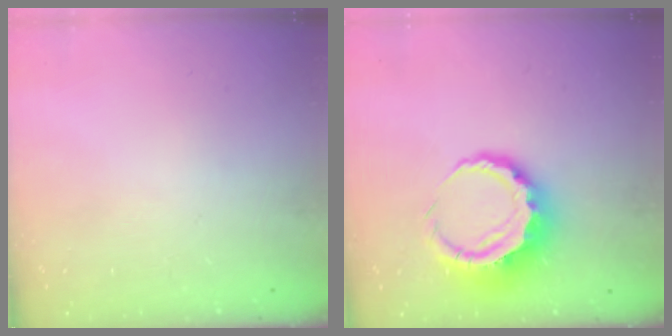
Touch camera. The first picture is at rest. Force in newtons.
{"total": 10.2, "press": 9.9, "slide": 2.2}